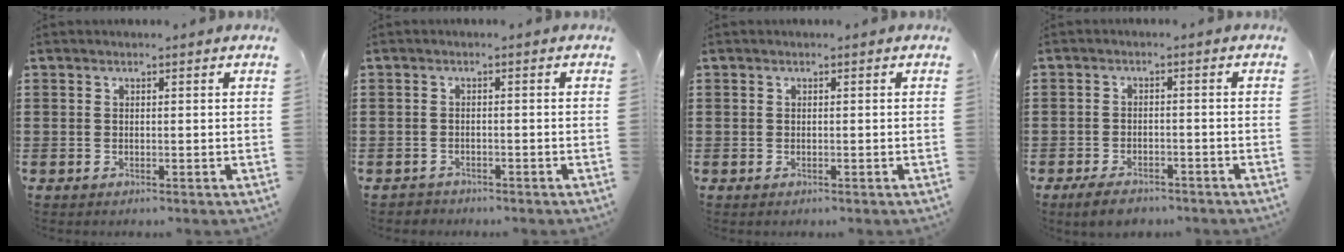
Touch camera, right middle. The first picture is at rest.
{"total": 1.2, "force": [-1.1, 0.4, -0.1], "torque": [-0.002, 0.003, -0.026]}
{"total": 0.0}
{"total": 3.2, "force": [-2.8, 1.2, 0.9], "torque": [-0.026, 0.006, -0.060]}